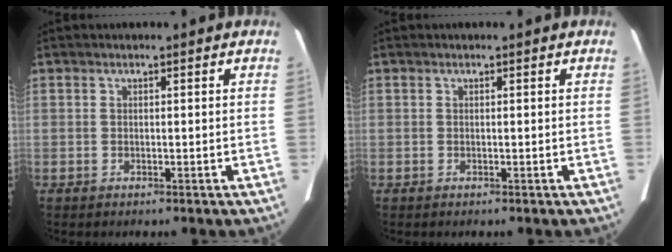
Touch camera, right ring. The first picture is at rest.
{"total": 0.0}